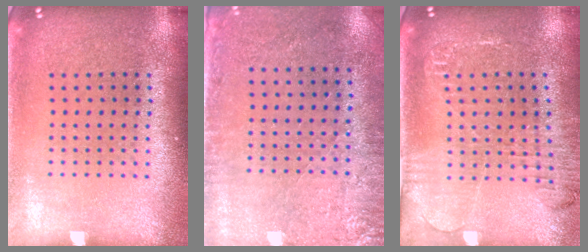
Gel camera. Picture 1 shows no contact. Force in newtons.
{"total": 2.7, "press": 2.3, "slide": 1.5}
{"total": 1.9, "press": 1.9, "slide": 0.3}